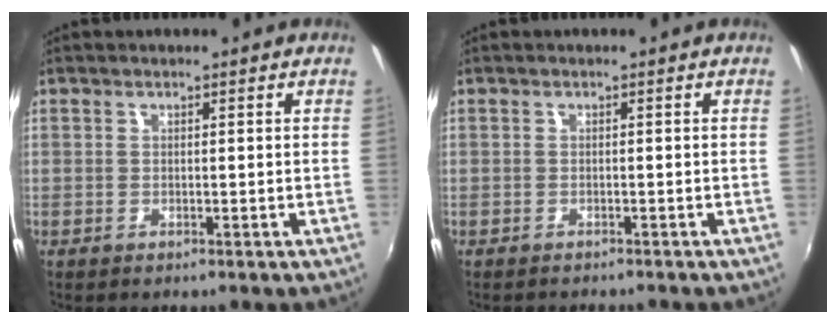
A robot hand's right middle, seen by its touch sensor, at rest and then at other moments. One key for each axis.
{"total": 1.8, "fx": -1.7, "fy": 0.2, "fz": 0.4, "tx": -0.018, "ty": -0.010, "tz": -0.027}